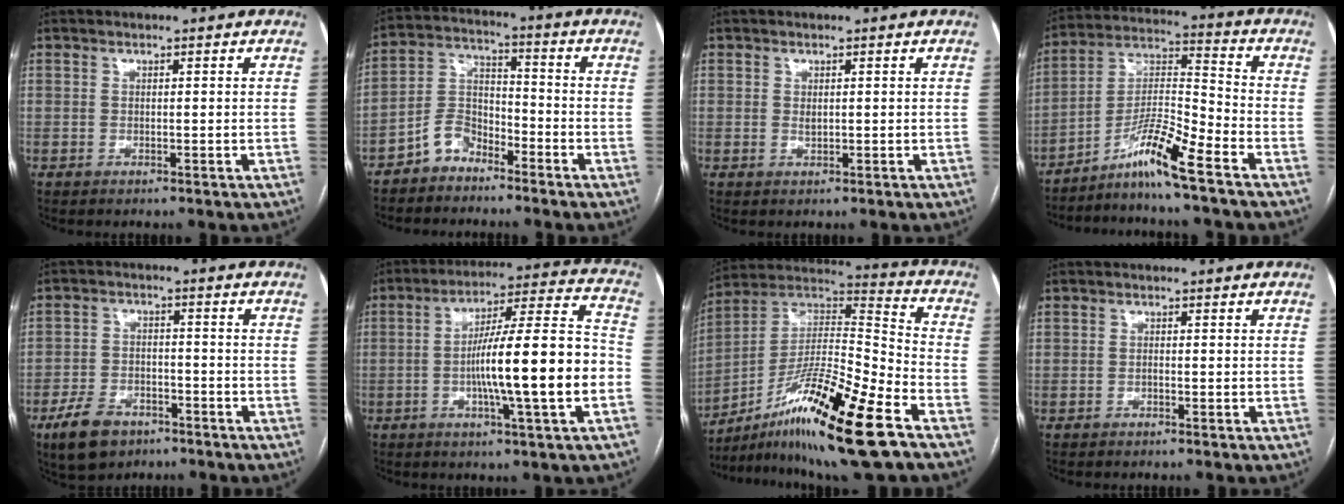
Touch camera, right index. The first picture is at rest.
{"total": 6.4, "force": [-4.7, 3.6, 2.5], "torque": [-0.054, 0.012, -0.093]}
{"total": 0.8, "force": [0.1, 0.6, 0.6], "torque": [-0.007, 0.000, 0.003]}
{"total": 10.7, "force": [-7.4, -0.7, 7.7], "torque": [-0.150, -0.003, -0.135]}
{"total": 7.7, "force": [-4.9, 4.6, 3.9], "torque": [-0.085, 0.000, -0.081]}
{"total": 17.2, "force": [-3.7, 0.4, 16.8], "torque": [-0.270, 0.012, -0.060]}
{"total": 20.1, "force": [-11.8, 0.8, 16.3], "torque": [-0.298, -0.007, -0.206]}
{"total": 0.7, "force": [-0.4, 0.5, 0.1], "torque": [0.000, 0.004, -0.010]}